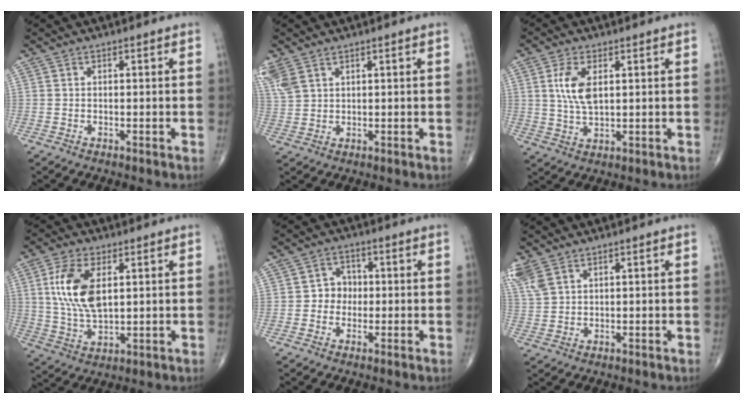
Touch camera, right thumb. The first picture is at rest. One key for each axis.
{"total": 6.9, "fx": 4.0, "fy": 3.8, "fz": 4.1, "tx": -0.112, "ty": 0.003, "tz": 0.092}
{"total": 6.9, "fx": 1.9, "fy": 3.3, "fz": 5.8, "tx": -0.118, "ty": -0.008, "tz": 0.041}
{"total": 11.9, "fx": 3.0, "fy": 6.1, "fz": 9.7, "tx": -0.193, "ty": -0.011, "tz": 0.063}
{"total": 4.1, "fx": -0.3, "fy": 3.8, "fz": 1.7, "tx": 0.006, "ty": 0.012, "tz": -0.015}
{"total": 5.9, "fx": 3.6, "fy": 3.2, "fz": 3.4, "tx": -0.089, "ty": 0.004, "tz": 0.085}